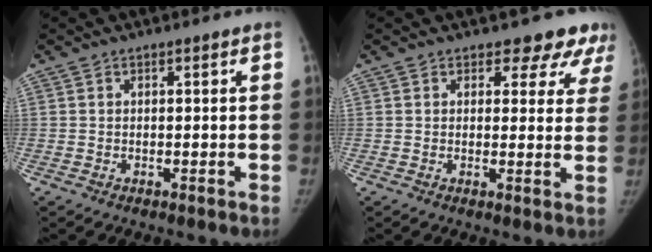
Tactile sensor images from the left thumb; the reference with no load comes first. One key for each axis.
{"total": 7.5, "fx": 6.1, "fy": 4.1, "fz": 1.5, "tx": 0.032, "ty": -0.025, "tz": 0.047}